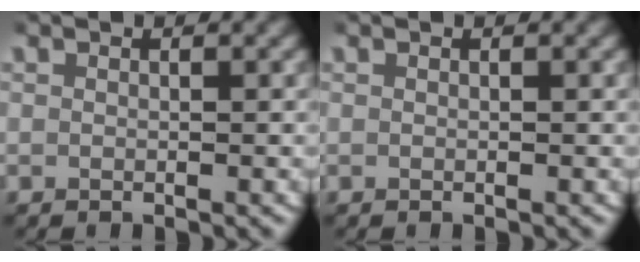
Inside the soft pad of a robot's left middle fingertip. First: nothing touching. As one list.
[{"total": 0.0}]